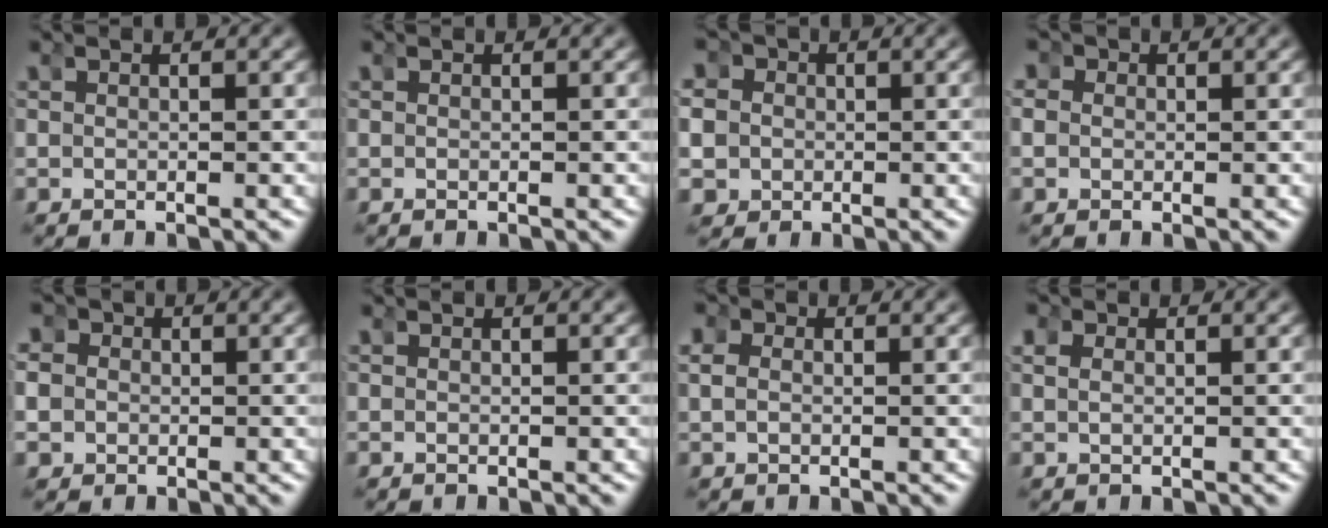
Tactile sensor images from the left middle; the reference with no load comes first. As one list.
[{"total": 0.0}, {"total": 6.7, "force": [-0.1, 6.3, 2.5], "torque": [-0.076, -0.013, -0.011]}, {"total": 2.5, "force": [0.1, 2.3, 0.8], "torque": [-0.032, -0.003, -0.002]}, {"total": 4.7, "force": [-0.1, 4.4, 1.6], "torque": [-0.056, -0.006, -0.008]}, {"total": 0.0}, {"total": 2.4, "force": [0.1, 2.2, 1.1], "torque": [-0.038, -0.006, 0.002]}, {"total": 1.7, "force": [0.4, 1.4, 0.8], "torque": [-0.028, -0.007, 0.011]}]